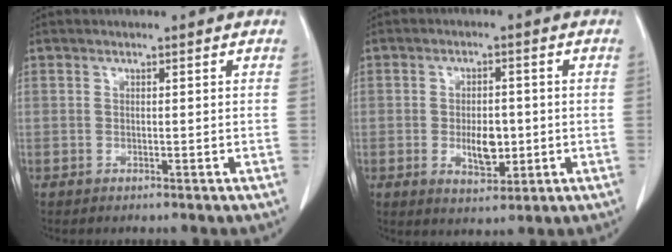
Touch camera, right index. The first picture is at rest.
{"total": 5.7, "force": [-0.8, 2.8, 4.9], "torque": [-0.080, -0.005, -0.006]}